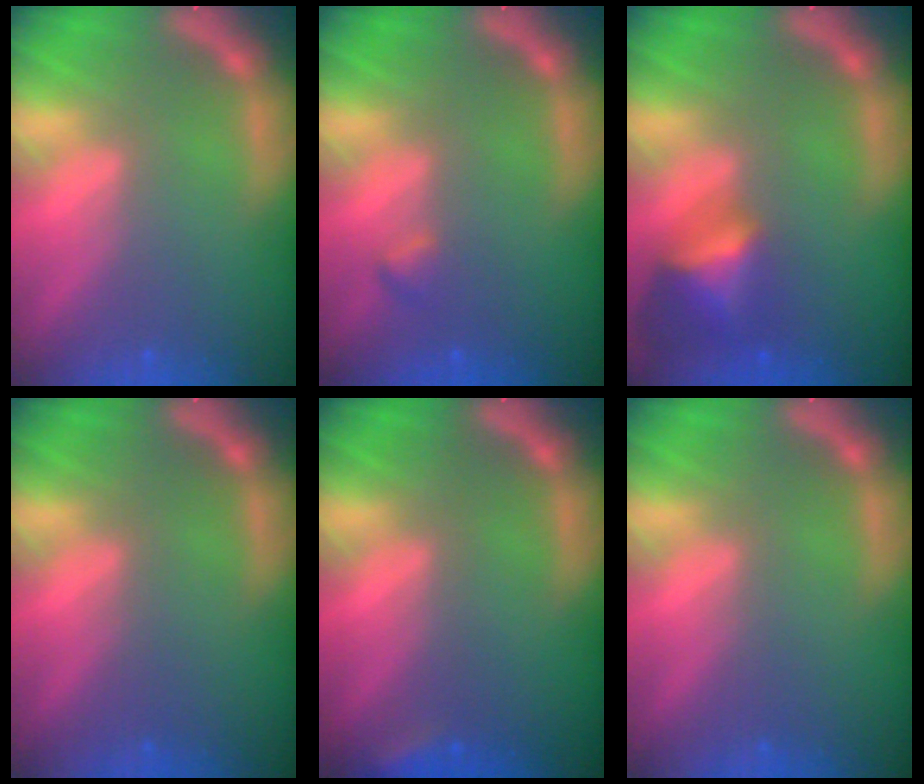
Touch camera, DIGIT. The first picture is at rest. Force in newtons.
{"total": 0.9}
{"total": 4.5}
{"total": 0.0}
{"total": 1.9}
{"total": 0.0}